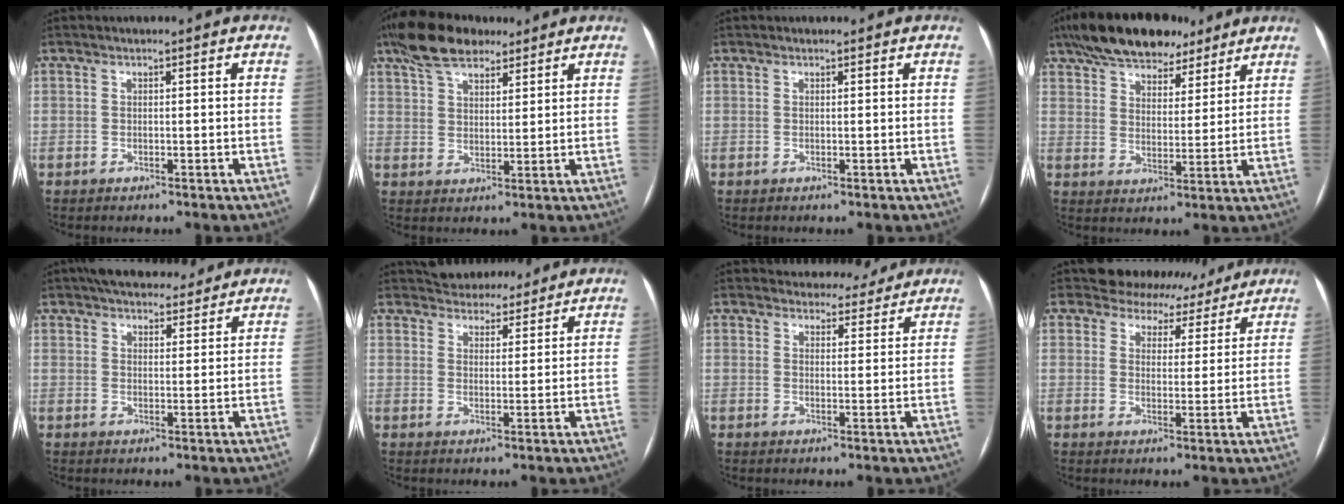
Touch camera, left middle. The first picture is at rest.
{"total": 9.7, "force": [7.3, 4.1, 5.0], "torque": [-0.095, 0.026, 0.129]}
{"total": 0.5, "force": [0.5, 0.2, 0.1], "torque": [-0.007, 0.007, 0.009]}
{"total": 16.0, "force": [12.3, 6.9, 7.5], "torque": [-0.133, 0.043, 0.195]}
{"total": 10.9, "force": [9.5, 3.7, 3.9], "torque": [-0.040, 0.018, 0.129]}
{"total": 8.1, "force": [7.4, 3.0, 1.3], "torque": [-0.008, 0.011, 0.101]}
{"total": 7.0, "force": [6.5, 2.5, 0.3], "torque": [0.013, 0.002, 0.070]}
{"total": 9.9, "force": [8.7, 4.8, -0.1], "torque": [0.027, 0.002, 0.094]}